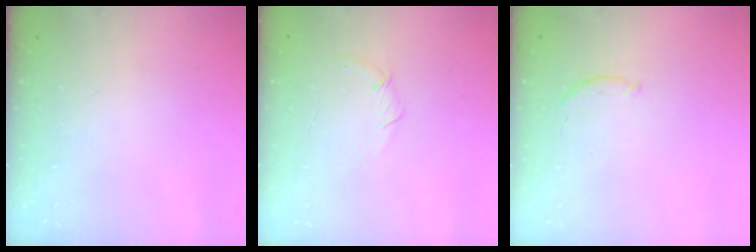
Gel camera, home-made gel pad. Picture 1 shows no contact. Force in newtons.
{"total": 4.8, "press": 4.6, "slide": 1.3}
{"total": 5.7, "press": 5.7, "slide": 1.0}